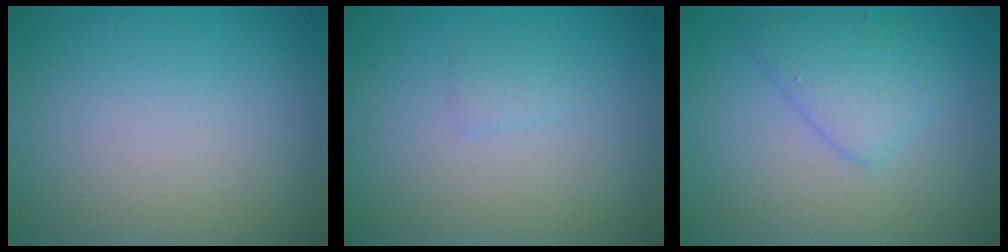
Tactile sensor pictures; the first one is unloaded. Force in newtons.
{"total": 0.7, "press": 0.7, "slide": 0.1}
{"total": 3.0, "press": 3.0, "slide": 0.2}